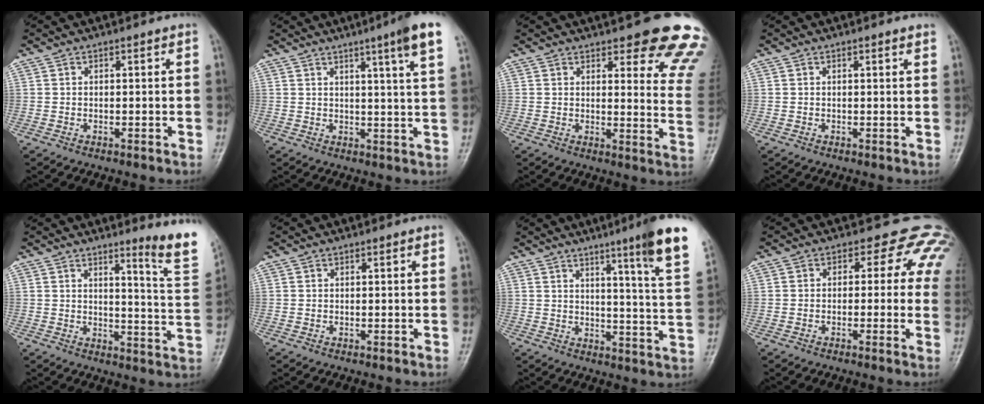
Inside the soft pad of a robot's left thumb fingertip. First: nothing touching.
{"total": 8.9, "force": [5.3, -0.3, 7.2], "torque": [-0.096, -0.022, 0.064]}
{"total": 16.9, "force": [13.7, 4.5, 8.8], "torque": [-0.056, -0.091, 0.137]}
{"total": 1.0, "force": [0.9, 0.0, 0.4], "torque": [-0.009, -0.004, 0.009]}
{"total": 10.8, "force": [7.7, -0.2, 7.6], "torque": [-0.087, -0.077, 0.091]}
{"total": 0.0}
{"total": 14.6, "force": [8.6, 0.1, 11.8], "torque": [-0.149, -0.053, 0.108]}
{"total": 9.2, "force": [3.3, 6.6, 5.5], "torque": [-0.015, 0.003, 0.012]}